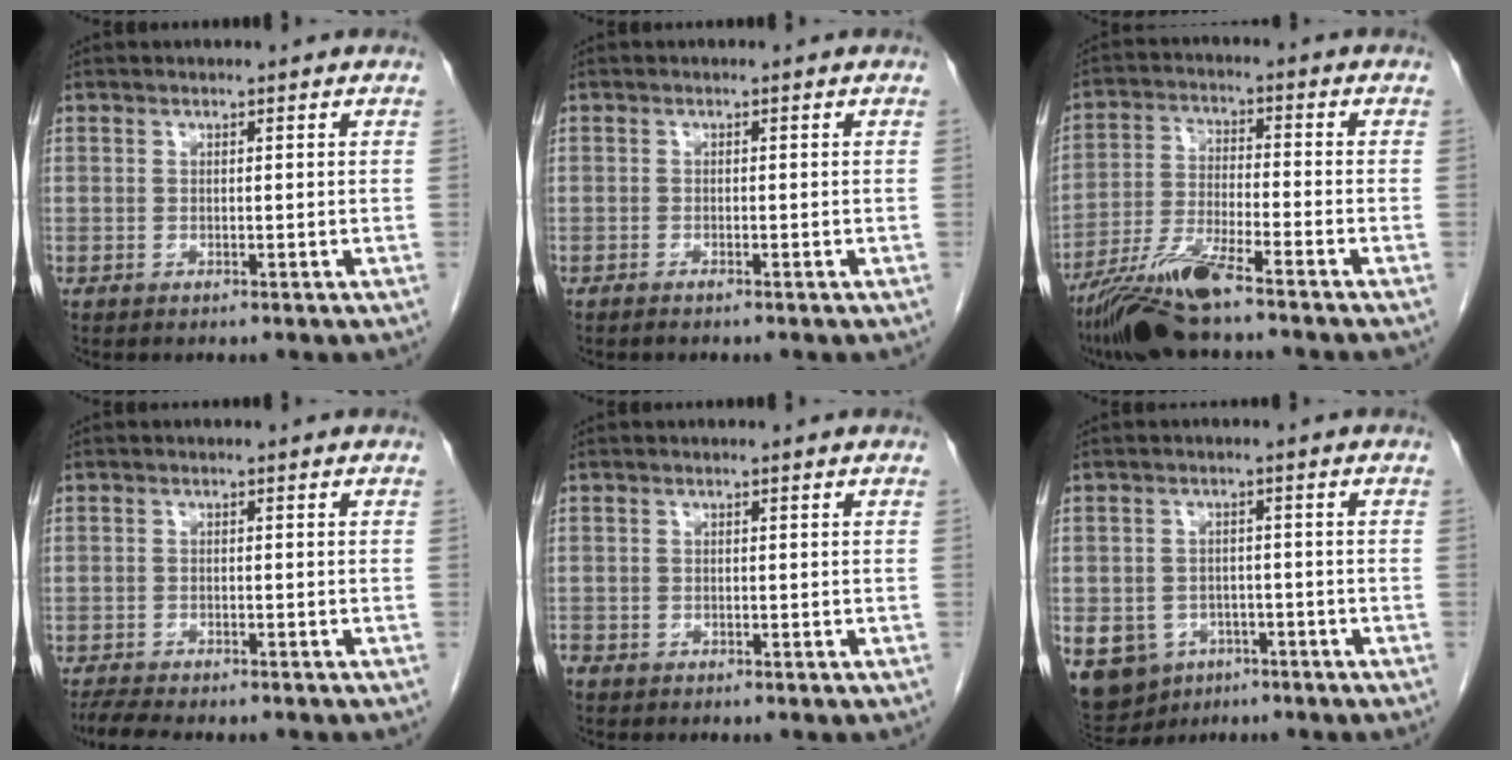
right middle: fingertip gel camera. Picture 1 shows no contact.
{"total": 0.8, "force": [-0.6, 0.0, 0.4], "torque": [-0.013, -0.001, -0.012]}
{"total": 10.2, "force": [-7.8, 0.0, 6.6], "torque": [-0.134, -0.028, -0.147]}
{"total": 5.8, "force": [-5.0, 1.1, 2.7], "torque": [-0.044, -0.008, -0.077]}
{"total": 1.5, "force": [-1.1, 1.0, 0.4], "torque": [-0.018, -0.001, -0.023]}
{"total": 12.8, "force": [-6.3, 10.2, 4.4], "torque": [-0.125, -0.001, -0.084]}